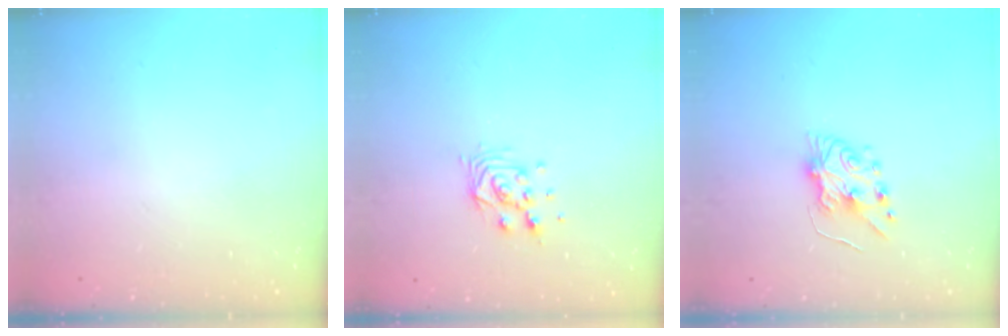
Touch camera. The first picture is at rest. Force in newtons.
{"total": 8.2, "press": 8.2, "slide": 0.6}
{"total": 6.6, "press": 6.6, "slide": 0.7}